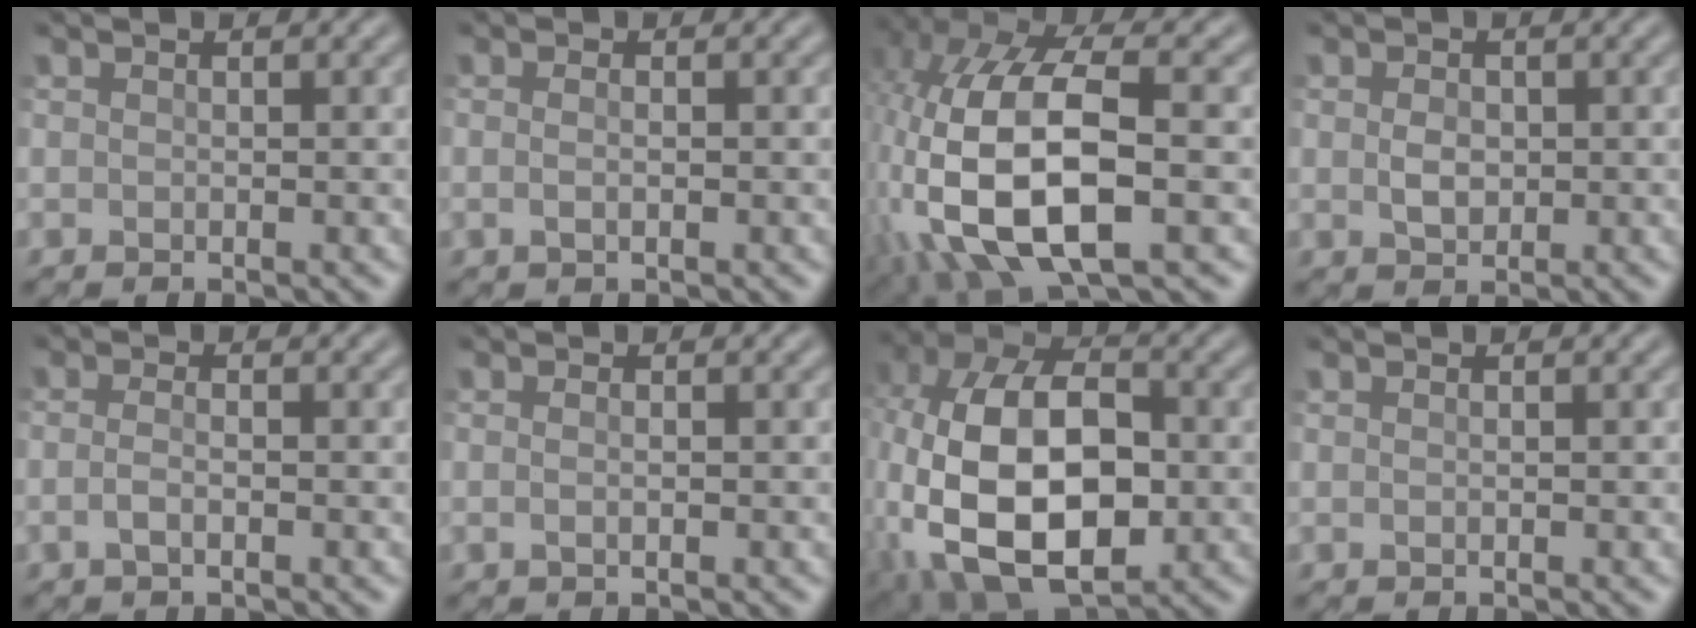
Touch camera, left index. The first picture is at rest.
{"total": 1.3, "force": [-0.1, 0.5, 1.2], "torque": [-0.020, -0.004, -0.004]}
{"total": 13.7, "force": [-2.8, 7.1, 11.4], "torque": [-0.268, -0.018, -0.042]}
{"total": 2.0, "force": [0.1, 1.4, 1.4], "torque": [-0.028, -0.001, 0.001]}
{"total": 1.6, "force": [-0.5, 0.6, 1.4], "torque": [-0.031, -0.001, -0.015]}
{"total": 1.0, "force": [0.0, 0.4, 0.9], "torque": [-0.014, -0.007, 0.000]}
{"total": 17.0, "force": [-2.4, 10.6, 13.1], "torque": [-0.254, -0.007, -0.041]}
{"total": 0.0}